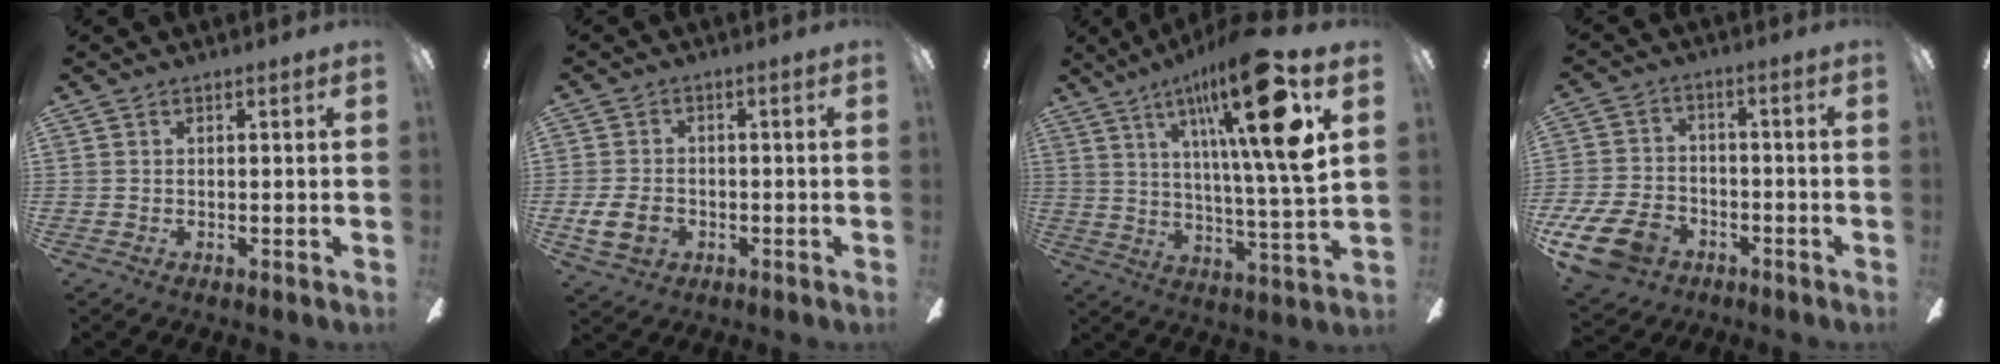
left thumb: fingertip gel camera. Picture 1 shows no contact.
{"total": 7.4, "force": [-2.1, 5.5, 4.4], "torque": [-0.088, 0.010, -0.036]}
{"total": 23.0, "force": [10.7, 3.9, 19.9], "torque": [-0.320, -0.043, 0.151]}
{"total": 13.2, "force": [-7.2, 8.3, 7.2], "torque": [-0.160, 0.045, -0.130]}